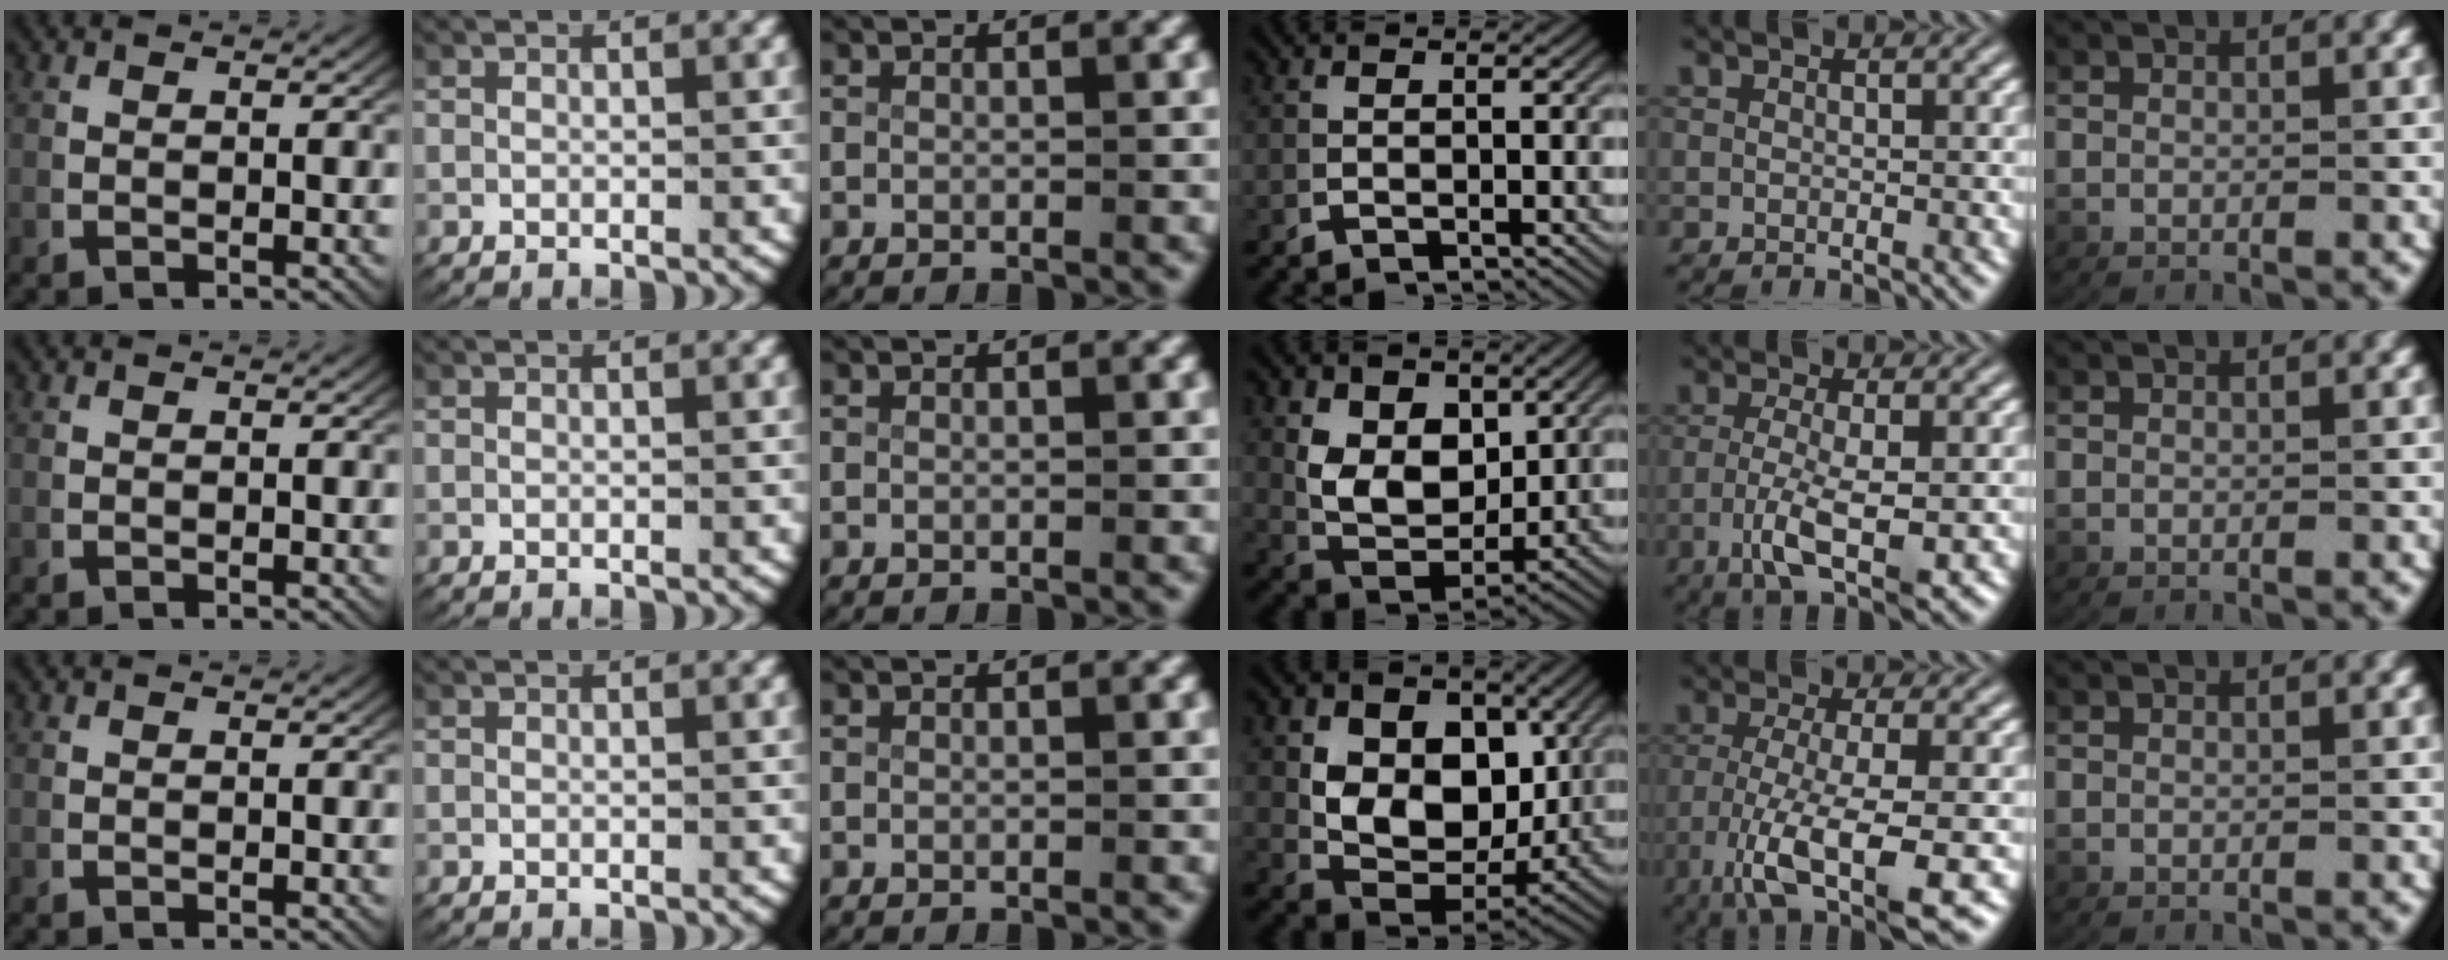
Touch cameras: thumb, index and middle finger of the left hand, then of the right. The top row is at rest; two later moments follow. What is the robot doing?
{"motion": "lift_and_place", "object": "key"}